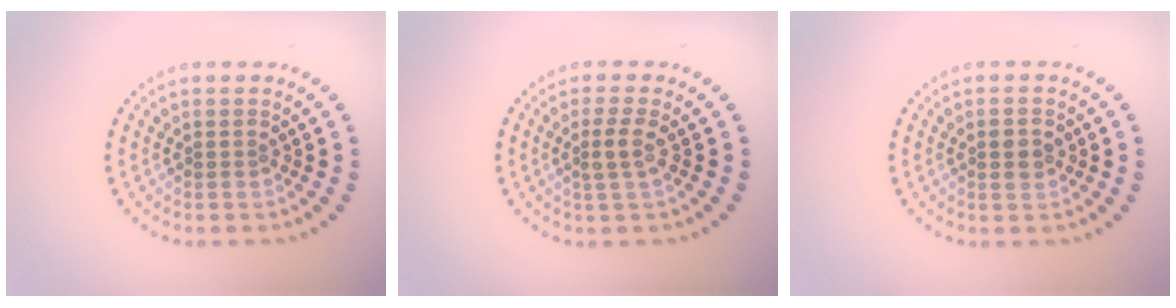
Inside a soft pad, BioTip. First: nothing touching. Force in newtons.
{"total": 1.7, "press": 1.4, "slide": 1.0}
{"total": 2.2, "press": 2.2, "slide": 0.2}